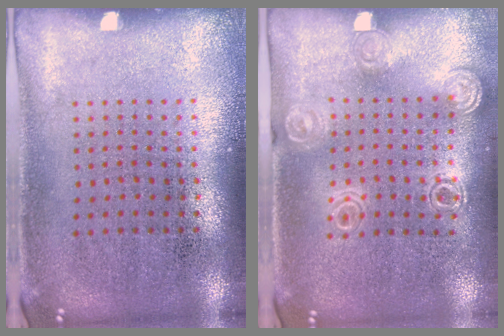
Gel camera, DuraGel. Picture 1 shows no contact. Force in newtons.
{"total": 1.3, "press": 1.2, "slide": 0.3}